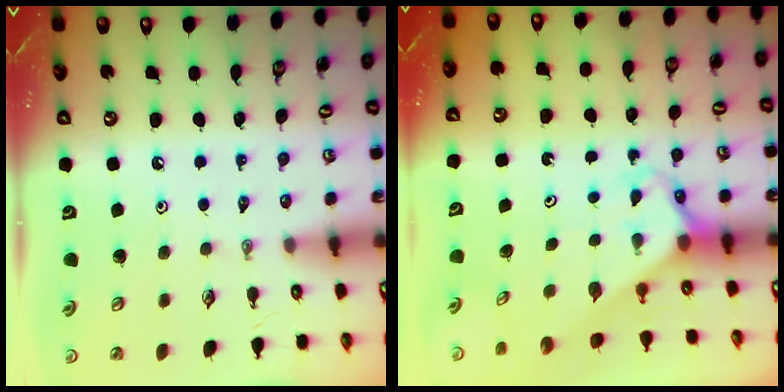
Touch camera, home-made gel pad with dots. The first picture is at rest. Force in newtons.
{"total": 2.4, "press": 2.4, "slide": 0.1}